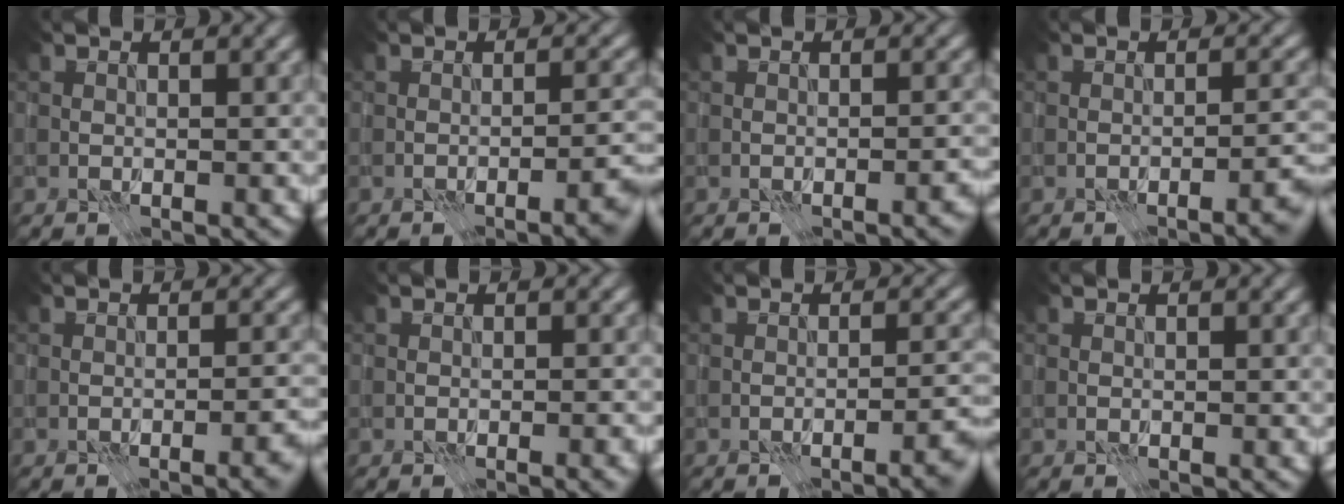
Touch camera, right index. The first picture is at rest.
{"total": 4.3, "force": [-2.3, 1.1, 3.4], "torque": [-0.038, 0.009, -0.034]}
{"total": 1.5, "force": [-0.9, 0.3, 1.2], "torque": [-0.016, 0.005, -0.015]}
{"total": 3.7, "force": [-2.1, 0.8, 2.9], "torque": [-0.031, 0.009, -0.034]}
{"total": 3.7, "force": [-2.1, 0.9, 2.9], "torque": [-0.039, 0.010, -0.029]}
{"total": 1.5, "force": [-0.8, 0.3, 1.3], "torque": [-0.017, 0.004, -0.013]}
{"total": 4.1, "force": [-2.3, 1.0, 3.2], "torque": [-0.036, 0.009, -0.034]}
{"total": 0.0}